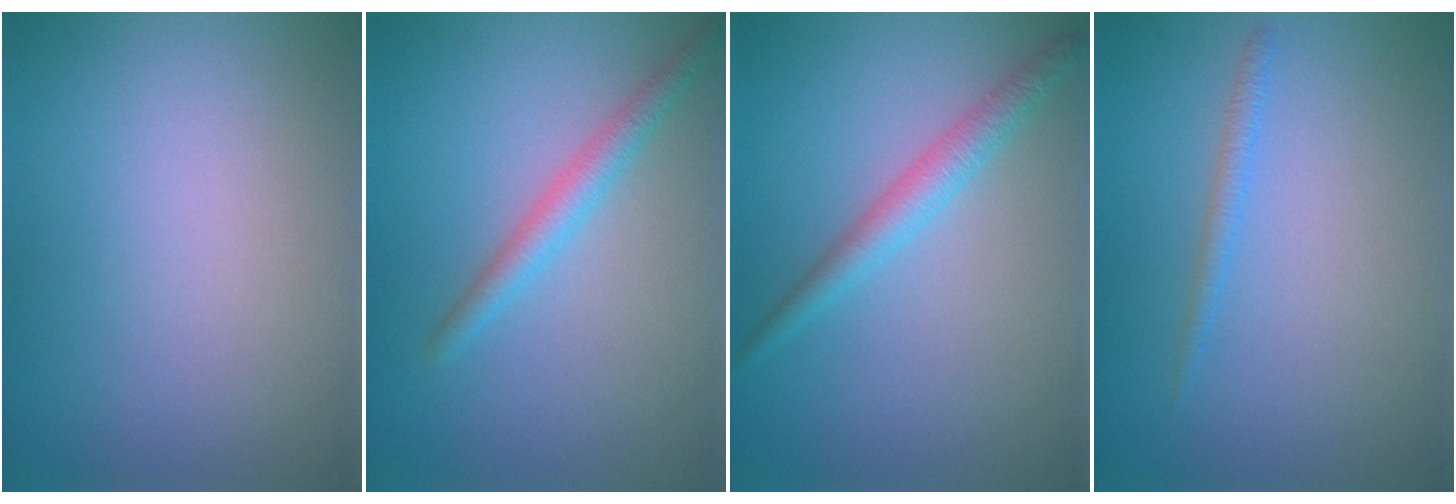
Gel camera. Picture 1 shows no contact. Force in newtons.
{"total": 2.1, "press": 2.1, "slide": 0.0}
{"total": 2.4, "press": 2.4, "slide": 0.0}
{"total": 1.0, "press": 1.0, "slide": 0.1}